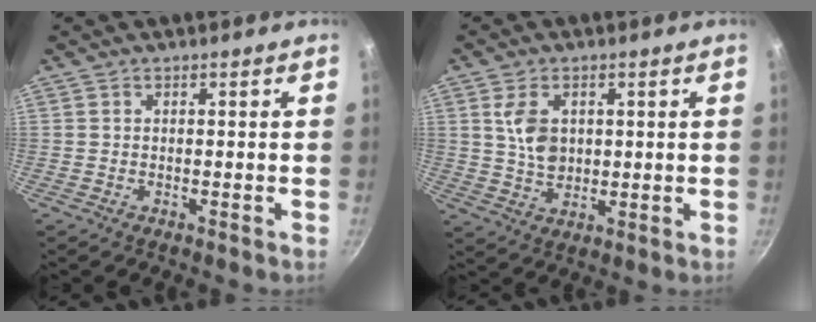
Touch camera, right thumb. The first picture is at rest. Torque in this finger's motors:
{"motor_torque": [0.11, 1.36, 0.65, -0.11, 0.21]}